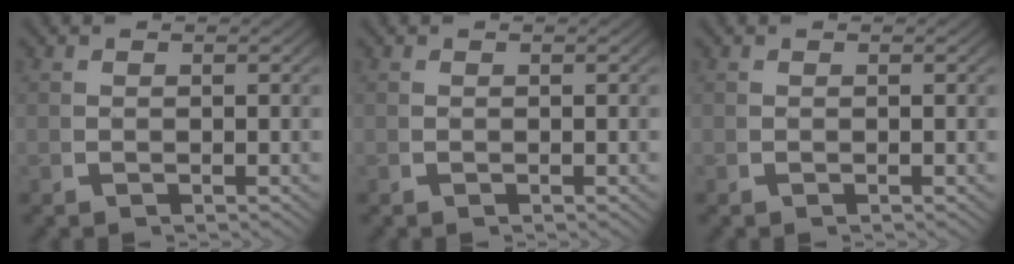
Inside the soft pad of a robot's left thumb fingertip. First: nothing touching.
{"total": 0.0}
{"total": 0.0}